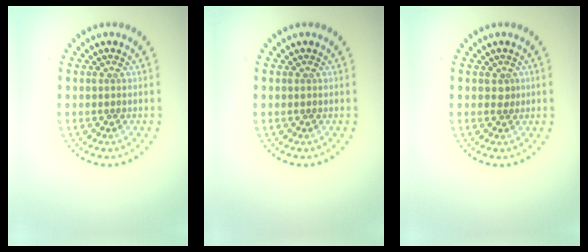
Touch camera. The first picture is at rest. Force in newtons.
{"total": 0.0}
{"total": 0.9, "press": 0.6, "slide": 0.7}